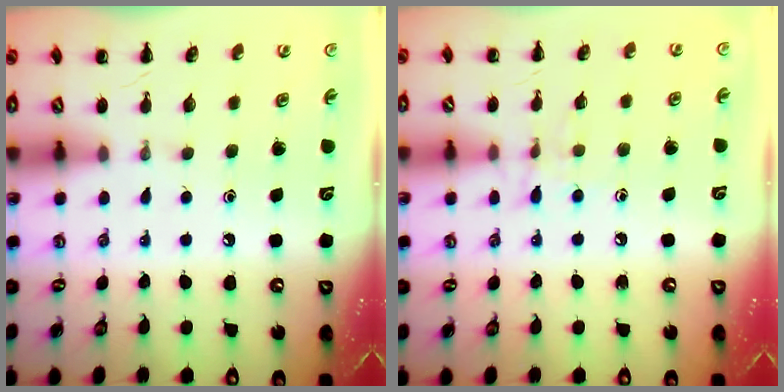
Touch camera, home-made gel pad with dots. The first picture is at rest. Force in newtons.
{"total": 7.0, "press": 6.8, "slide": 1.7}